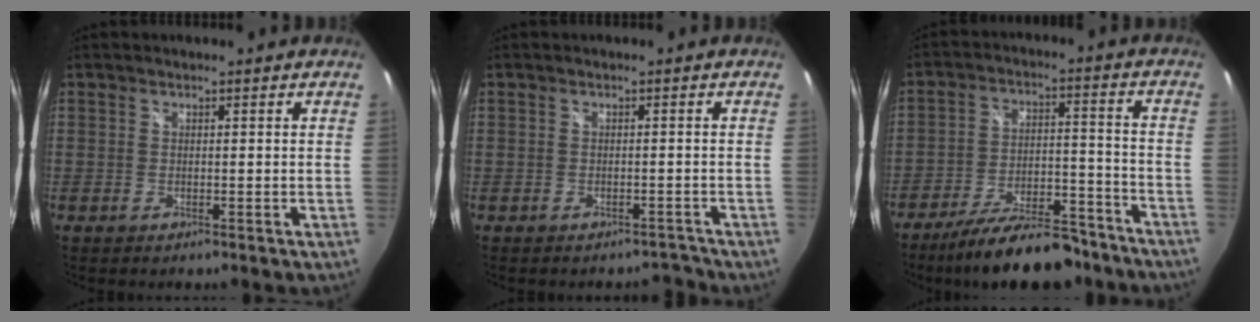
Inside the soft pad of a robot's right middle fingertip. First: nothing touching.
{"total": 2.2, "force": [-2.0, 0.7, -0.2], "torque": [0.014, 0.008, -0.022]}
{"total": 18.3, "force": [-15.1, 5.3, 8.9], "torque": [-0.155, -0.004, -0.215]}